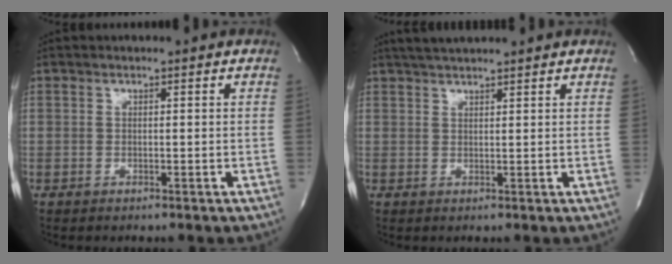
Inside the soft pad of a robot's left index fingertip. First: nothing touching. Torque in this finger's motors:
{"motor_torque": [-0.24, -0.10, 0.48, 0.09]}